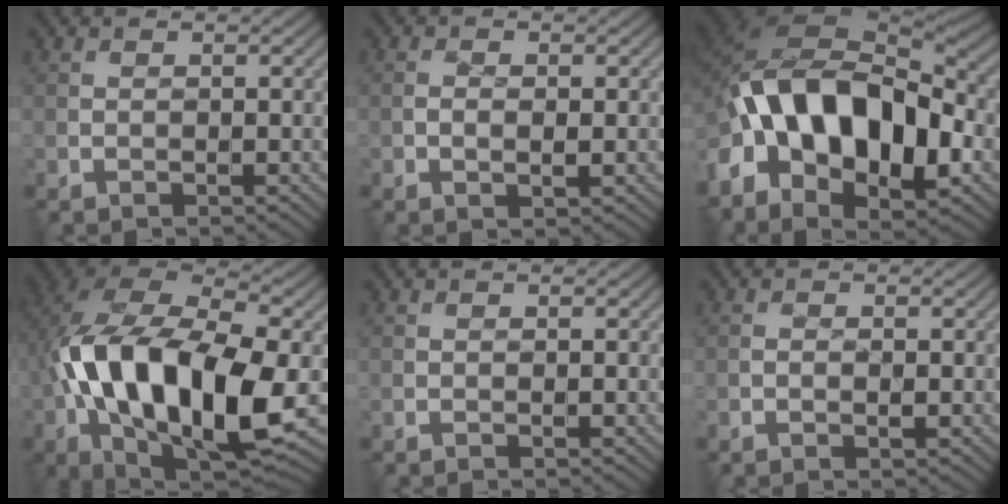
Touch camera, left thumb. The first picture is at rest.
{"total": 1.5, "force": [-0.3, 0.7, 1.2], "torque": [-0.019, 0.000, -0.007]}
{"total": 16.6, "force": [-3.1, 9.8, 13.0], "torque": [-0.227, 0.005, -0.064]}
{"total": 19.2, "force": [-2.3, 10.6, 15.8], "torque": [-0.334, -0.008, -0.040]}
{"total": 0.0}
{"total": 0.8, "force": [-0.2, 0.4, 0.6], "torque": [-0.010, 0.000, -0.004]}